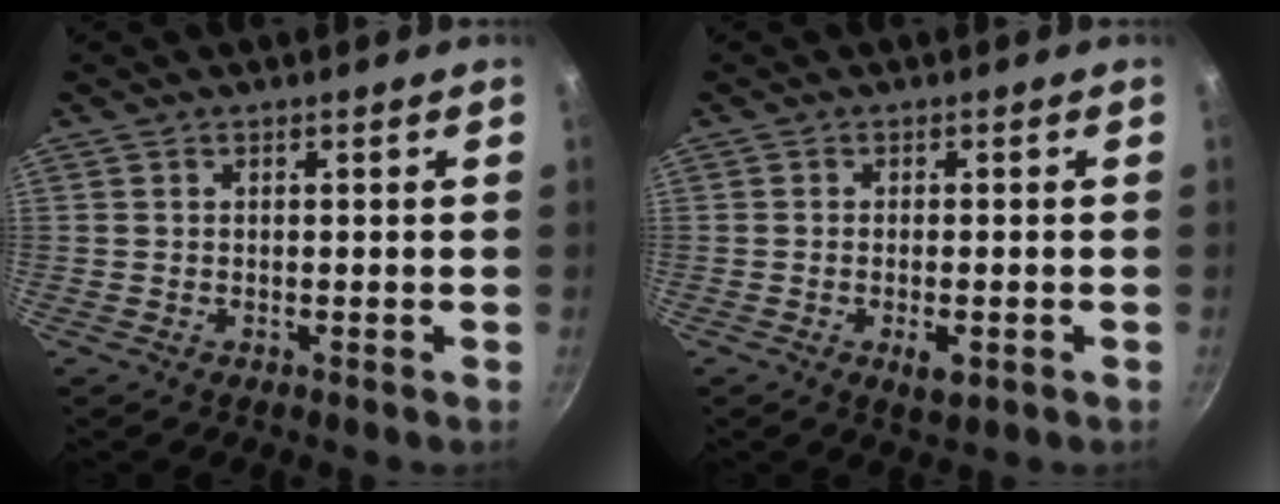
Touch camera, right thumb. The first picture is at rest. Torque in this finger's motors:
{"motor_torque": [0.42, 0.70, -0.14, 0.03, 0.00]}